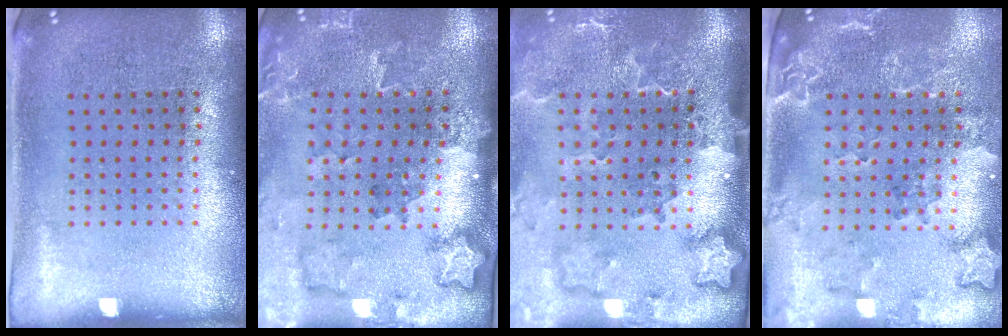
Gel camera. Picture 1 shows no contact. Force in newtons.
{"total": 1.8, "press": 1.7, "slide": 0.4}
{"total": 3.2, "press": 2.3, "slide": 2.1}
{"total": 2.1, "press": 2.0, "slide": 0.8}